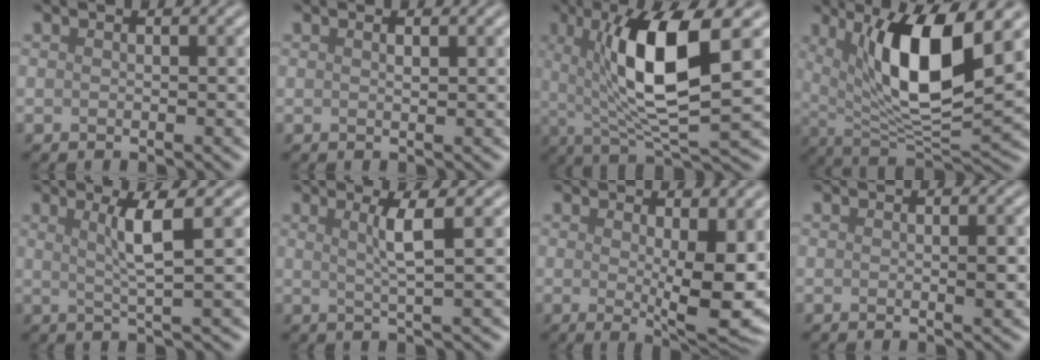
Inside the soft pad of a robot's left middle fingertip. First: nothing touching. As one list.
[{"total": 0.7, "force": [0.4, 0.1, 0.5], "torque": [-0.008, 0.001, 0.008]}, {"total": 9.8, "force": [2.0, 2.6, 9.2], "torque": [-0.149, -0.008, 0.040]}, {"total": 9.8, "force": [3.0, 3.0, 8.8], "torque": [-0.143, -0.017, 0.058]}, {"total": 3.6, "force": [1.2, 0.4, 3.4], "torque": [-0.059, 0.001, 0.024]}, {"total": 3.0, "force": [1.0, 0.5, 2.9], "torque": [-0.047, 0.002, 0.017]}, {"total": 7.0, "force": [0.5, 2.0, 6.7], "torque": [-0.105, -0.020, 0.018]}, {"total": 1.1, "force": [0.0, 0.2, 1.1], "torque": [-0.016, -0.002, 0.001]}]